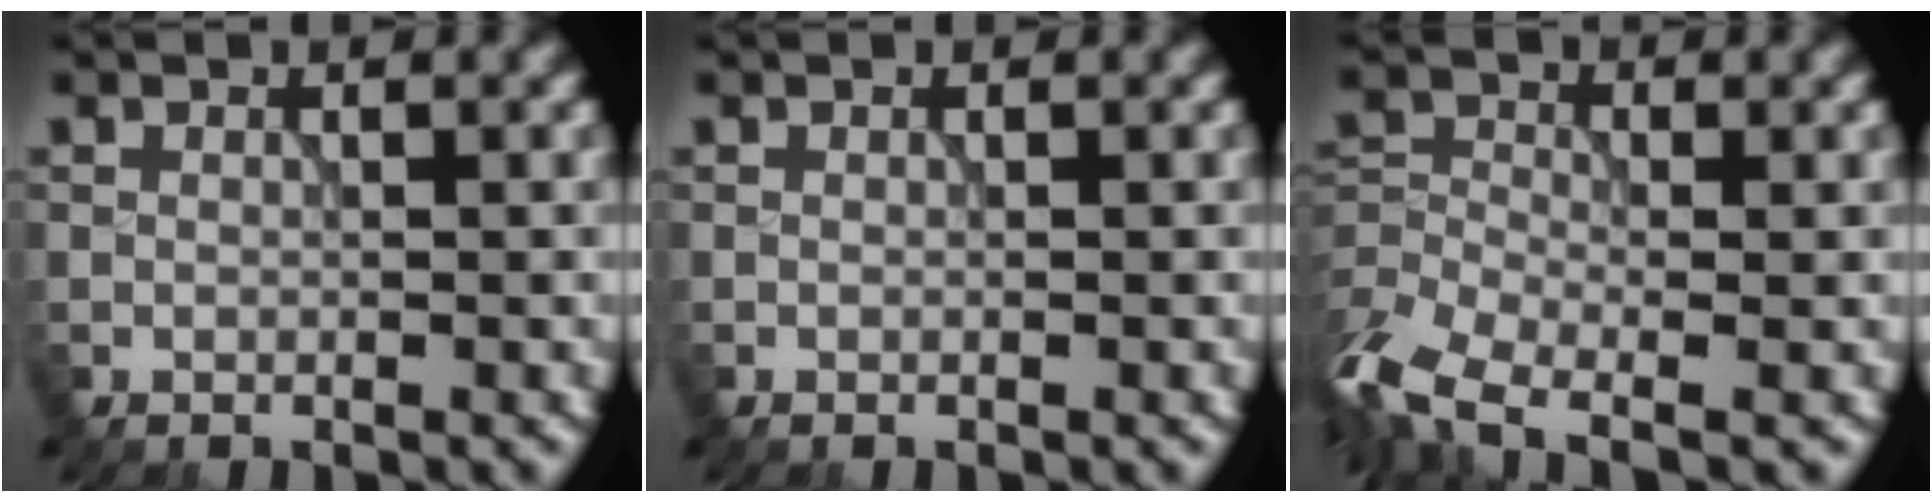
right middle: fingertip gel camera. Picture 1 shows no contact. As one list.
[{"total": 0.0}, {"total": 7.6, "force": [-4.2, 3.6, 5.2], "torque": [-0.113, -0.010, -0.095]}]